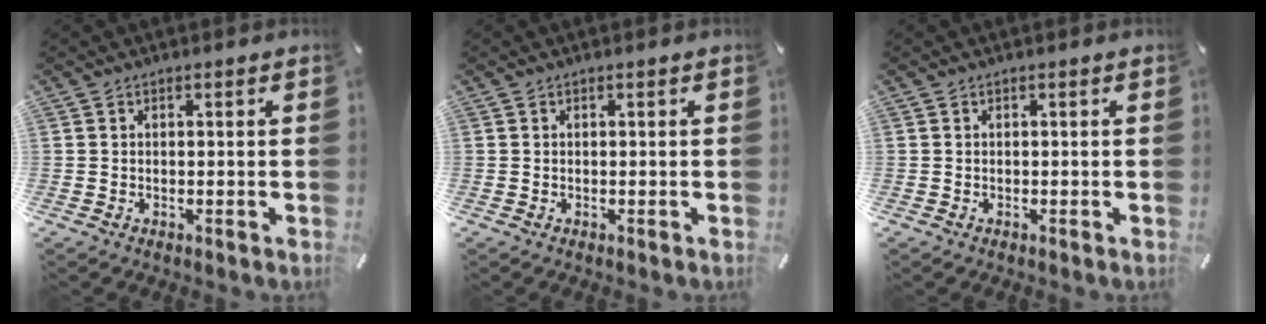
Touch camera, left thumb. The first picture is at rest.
{"total": 0.0}
{"total": 0.0}